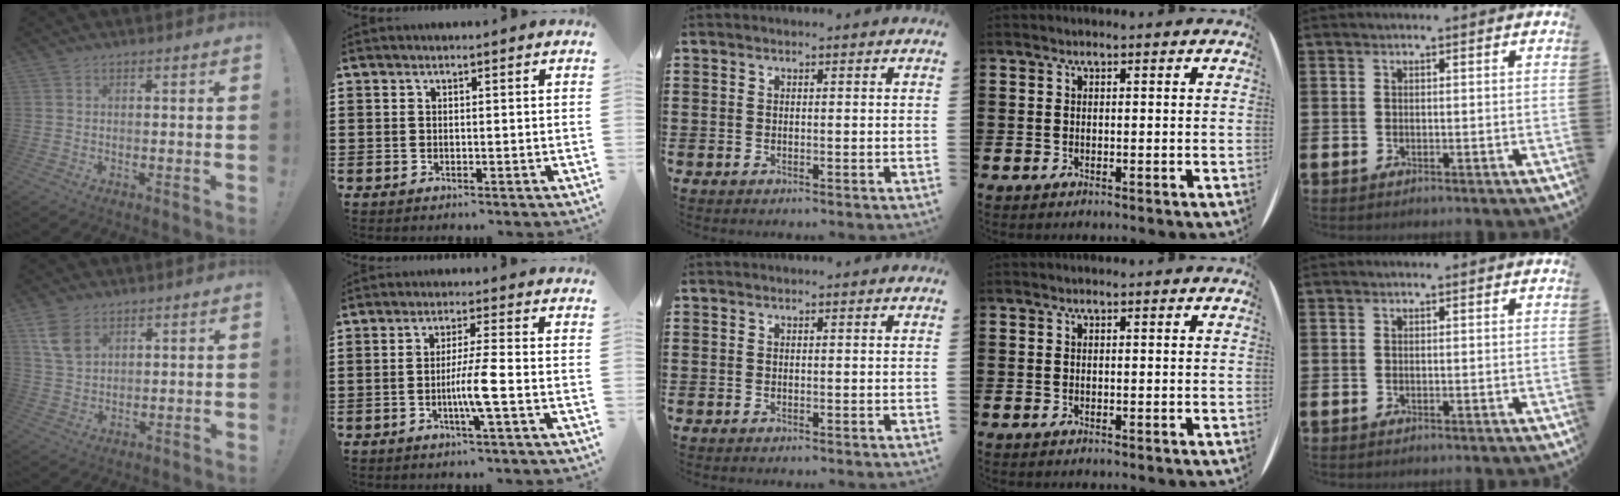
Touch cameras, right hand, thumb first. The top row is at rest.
{"thumb": {"total": 7.5, "force": [3.9, 4.9, 4.2], "torque": [-0.072, -0.013, 0.075]}, "index": {"total": 5.5, "force": [-1.5, -0.4, 5.3], "torque": [-0.098, -0.012, -0.033]}}